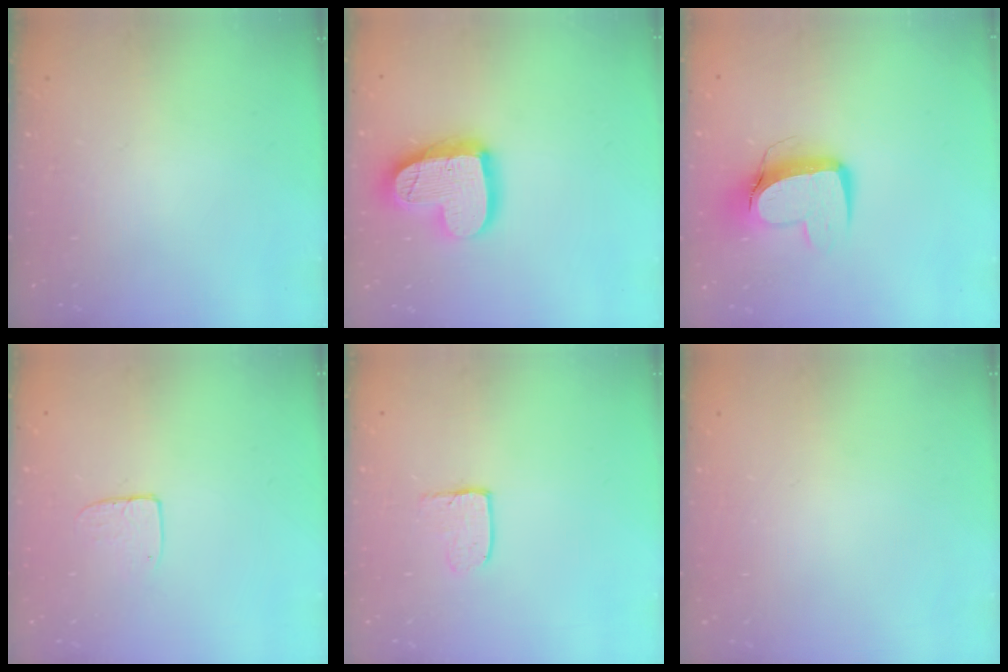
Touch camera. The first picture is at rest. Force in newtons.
{"total": 17.8, "press": 17.8, "slide": 1.4}
{"total": 10.8, "press": 10.7, "slide": 1.1}
{"total": 5.4, "press": 5.4, "slide": 0.4}
{"total": 4.0, "press": 4.0, "slide": 0.4}
{"total": 0.0}